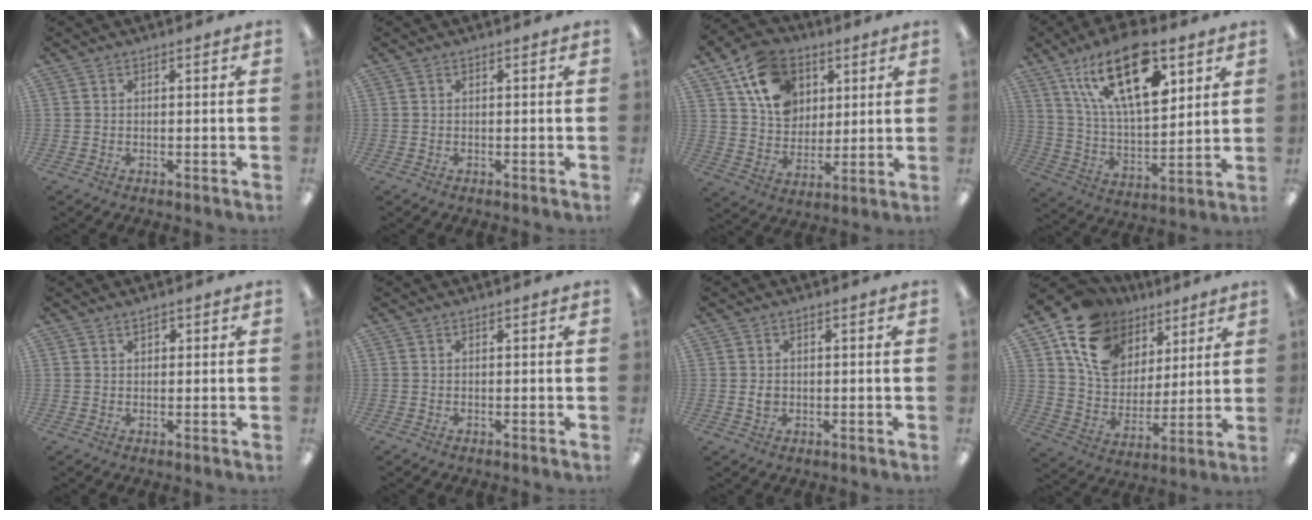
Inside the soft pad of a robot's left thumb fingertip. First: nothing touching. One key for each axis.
{"total": 0.0}
{"total": 15.1, "fx": 7.0, "fy": 11.4, "fz": 7.0, "tx": -0.119, "ty": -0.014, "tz": 0.135}
{"total": 22.1, "fx": 11.9, "fy": 9.8, "fz": 15.9, "tx": -0.281, "ty": -0.047, "tz": 0.198}
{"total": 1.4, "fx": 1.0, "fy": 0.8, "fz": 0.7, "tx": -0.006, "ty": -0.001, "tz": 0.016}
{"total": 0.0}
{"total": 2.0, "fx": 0.0, "fy": 1.5, "fz": 1.3, "tx": -0.026, "ty": 0.003, "tz": -0.001}
{"total": 16.7, "fx": 9.0, "fy": 12.4, "fz": 6.8, "tx": -0.127, "ty": -0.040, "tz": 0.173}